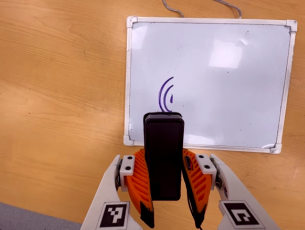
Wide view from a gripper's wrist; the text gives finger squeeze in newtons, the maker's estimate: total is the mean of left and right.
{"total": 8.9, "left": 6.6, "right": 11.3}